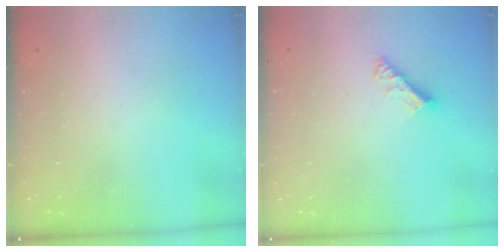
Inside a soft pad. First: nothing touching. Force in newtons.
{"total": 6.7, "press": 6.7, "slide": 0.6}